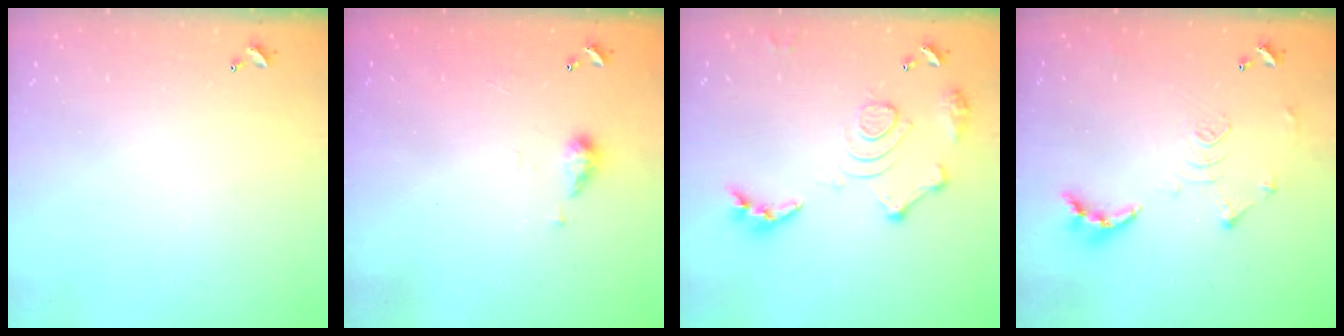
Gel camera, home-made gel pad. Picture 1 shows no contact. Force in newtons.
{"total": 3.8, "press": 3.7, "slide": 0.6}
{"total": 14.6, "press": 14.5, "slide": 1.6}
{"total": 12.0, "press": 11.9, "slide": 1.3}